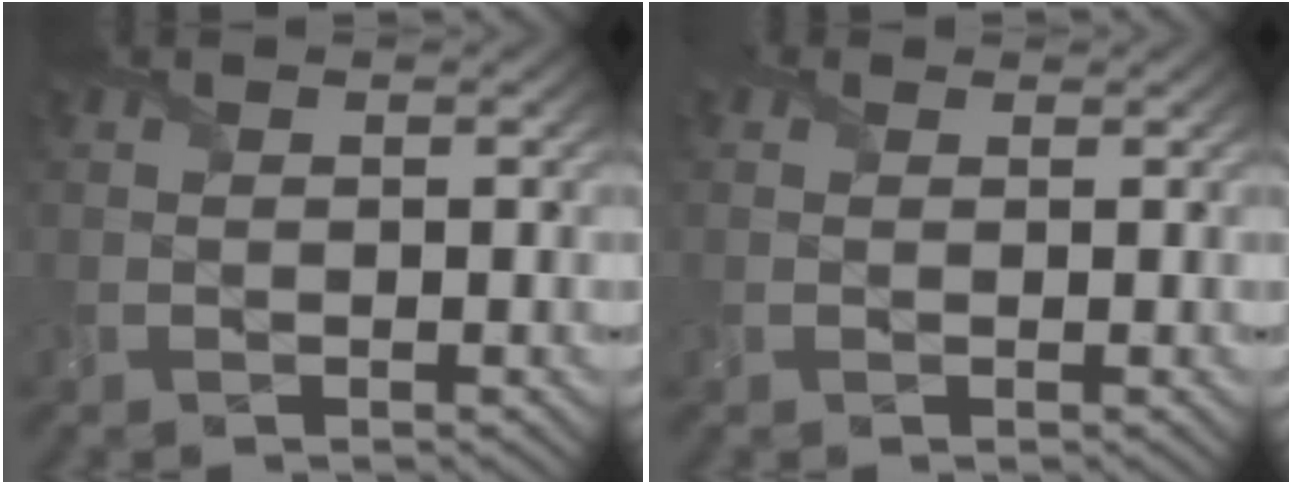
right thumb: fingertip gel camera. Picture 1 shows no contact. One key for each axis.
{"total": 0.8, "fx": 0.5, "fy": 0.6, "fz": 0.1, "tx": -0.002, "ty": -0.003, "tz": 0.004}